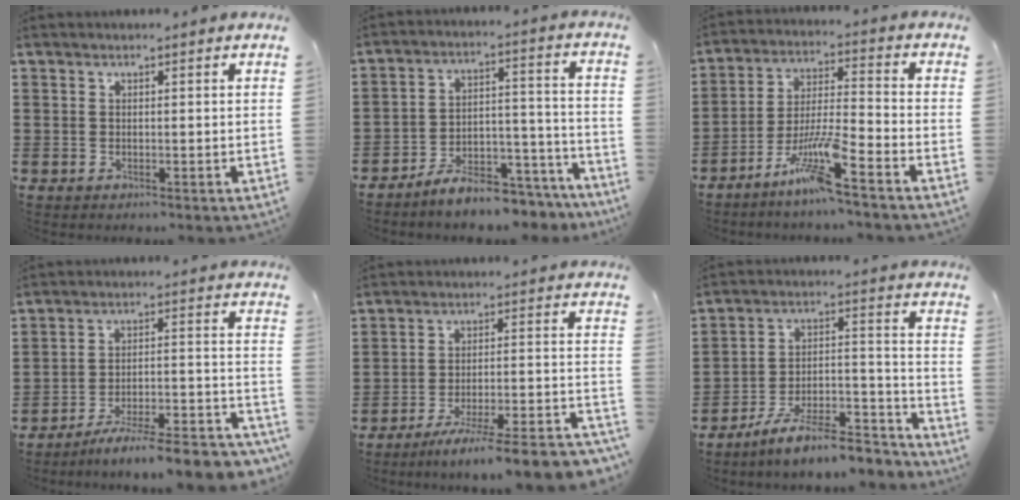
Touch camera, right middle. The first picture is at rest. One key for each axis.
{"total": 7.0, "fx": -6.6, "fy": 1.2, "fz": 1.9, "tx": -0.025, "ty": 0.019, "tz": -0.123}
{"total": 8.6, "fx": -6.2, "fy": 0.1, "fz": 5.9, "tx": -0.128, "ty": -0.012, "tz": -0.124}
{"total": 6.5, "fx": -6.2, "fy": -0.5, "fz": 2.1, "tx": -0.025, "ty": -0.006, "tz": -0.117}
{"total": 6.9, "fx": -6.2, "fy": -0.8, "fz": 2.8, "tx": -0.035, "ty": -0.013, "tz": -0.118}
{"total": 10.3, "fx": -8.8, "fy": 1.4, "fz": 5.0, "tx": -0.084, "ty": 0.021, "tz": -0.170}